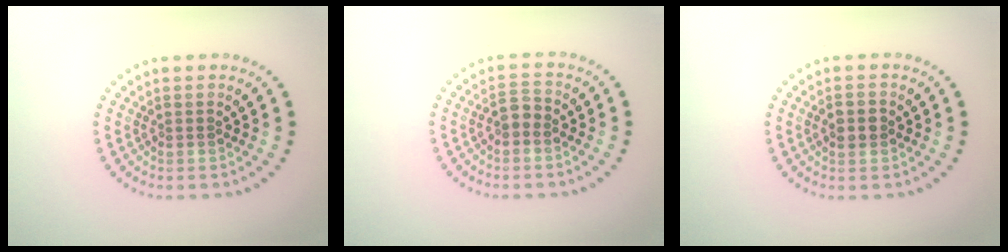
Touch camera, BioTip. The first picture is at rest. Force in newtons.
{"total": 1.5, "press": 1.4, "slide": 0.6}
{"total": 2.4, "press": 2.4, "slide": 0.1}